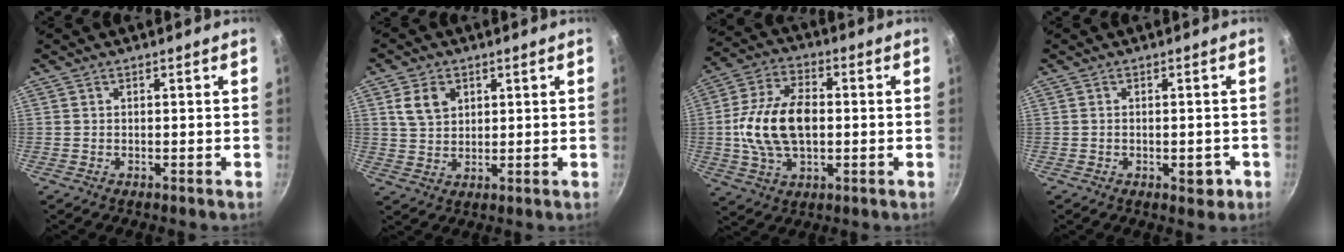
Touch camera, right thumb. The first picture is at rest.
{"total": 6.1, "force": [2.3, 4.6, 3.3], "torque": [-0.043, -0.005, 0.044]}
{"total": 15.4, "force": [-0.2, 9.4, 12.2], "torque": [-0.215, 0.020, -0.009]}
{"total": 3.3, "force": [-1.2, 1.7, 2.5], "torque": [-0.017, 0.009, -0.013]}